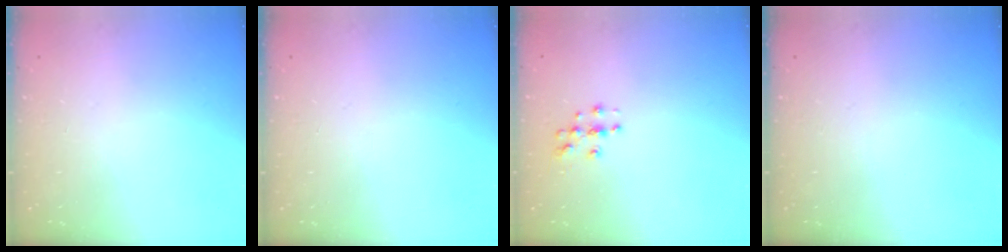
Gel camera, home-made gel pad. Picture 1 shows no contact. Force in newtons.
{"total": 0.0}
{"total": 3.8, "press": 3.8, "slide": 0.2}
{"total": 0.0}